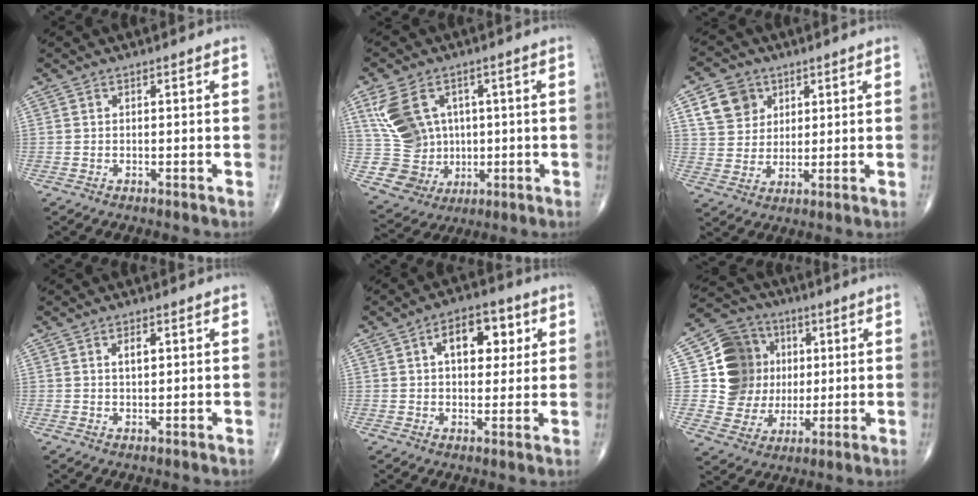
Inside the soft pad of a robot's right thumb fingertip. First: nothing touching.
{"total": 12.3, "force": [4.6, 9.3, 6.6], "torque": [-0.102, -0.015, 0.105]}
{"total": 8.3, "force": [3.6, 6.9, 2.9], "torque": [-0.025, -0.010, 0.069]}
{"total": 2.4, "force": [0.8, 1.2, 1.9], "torque": [-0.028, -0.003, 0.013]}
{"total": 9.9, "force": [3.0, 5.8, 7.5], "torque": [-0.070, 0.005, 0.040]}
{"total": 14.5, "force": [2.3, 13.4, 5.0], "torque": [-0.037, 0.006, 0.050]}